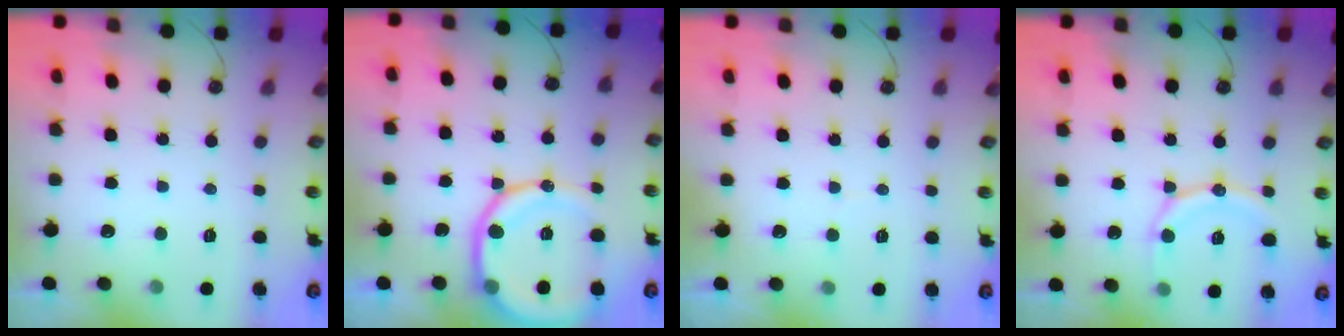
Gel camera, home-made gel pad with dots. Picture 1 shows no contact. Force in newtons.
{"total": 15.5, "press": 15.4, "slide": 2.1}
{"total": 2.8, "press": 2.8, "slide": 0.3}
{"total": 13.1, "press": 13.0, "slide": 1.5}